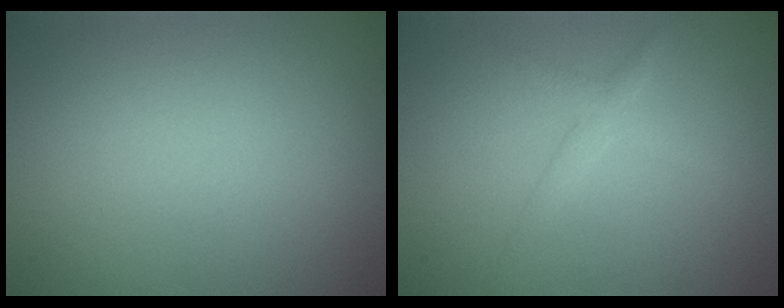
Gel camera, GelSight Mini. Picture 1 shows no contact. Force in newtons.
{"total": 1.5, "press": 1.5, "slide": 0.1}